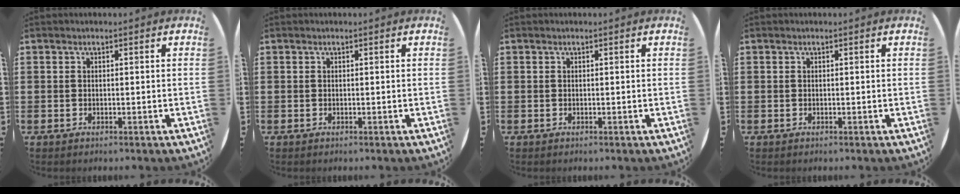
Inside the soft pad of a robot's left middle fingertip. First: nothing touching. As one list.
[{"total": 0.0}, {"total": 0.0}, {"total": 0.0}]